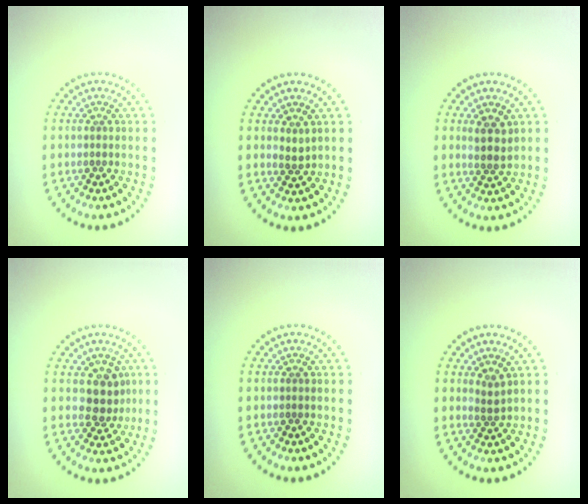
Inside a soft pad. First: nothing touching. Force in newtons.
{"total": 0.8, "press": 0.7, "slide": 0.4}
{"total": 2.1, "press": 1.8, "slide": 1.0}
{"total": 2.9, "press": 2.5, "slide": 1.3}
{"total": 0.0}
{"total": 1.1, "press": 0.8, "slide": 0.8}